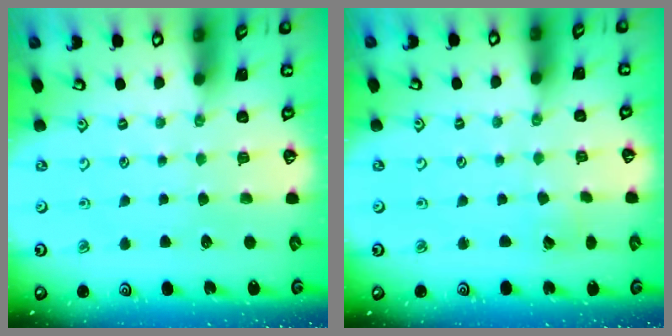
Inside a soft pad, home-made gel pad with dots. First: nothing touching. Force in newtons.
{"total": 2.7, "press": 2.7, "slide": 0.2}